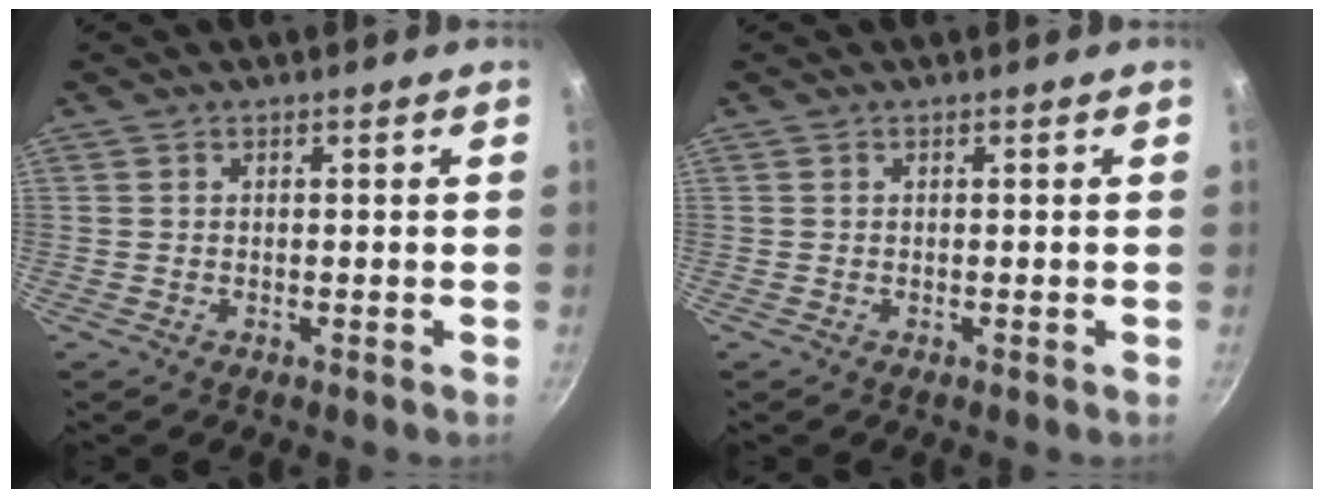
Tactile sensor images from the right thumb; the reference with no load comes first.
{"total": 0.0}